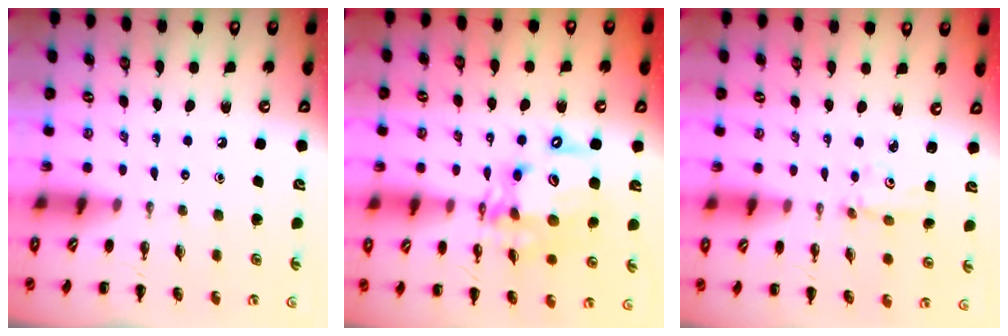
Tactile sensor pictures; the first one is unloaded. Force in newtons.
{"total": 15.8, "press": 15.3, "slide": 4.0}
{"total": 2.5, "press": 2.4, "slide": 0.4}